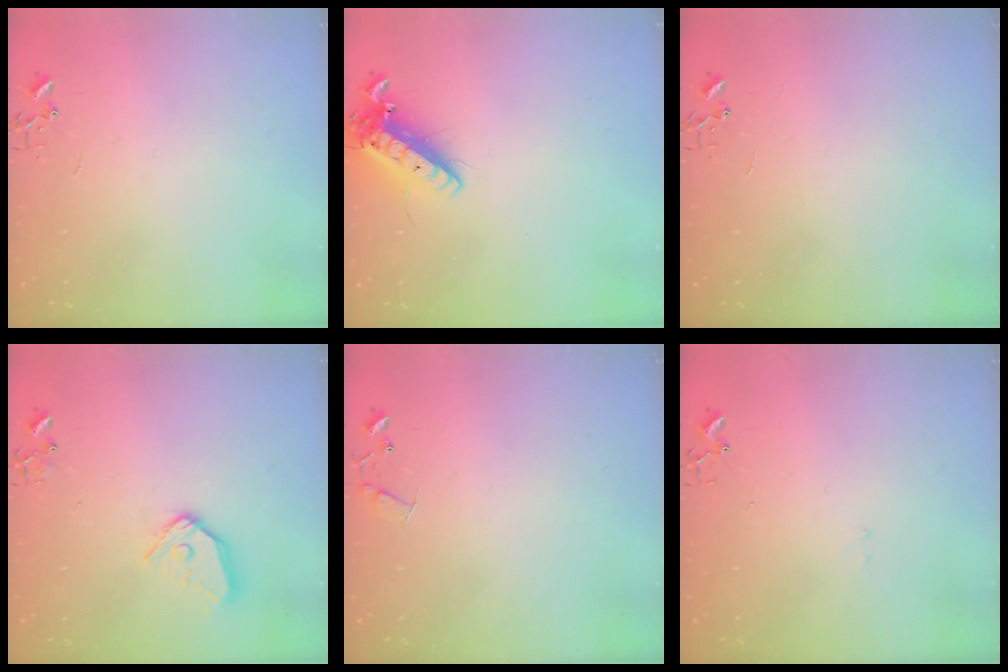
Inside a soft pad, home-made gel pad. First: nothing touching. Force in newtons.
{"total": 14.4, "press": 14.1, "slide": 2.7}
{"total": 0.0}
{"total": 12.5, "press": 12.4, "slide": 1.6}
{"total": 8.1, "press": 8.1, "slide": 0.5}
{"total": 6.8, "press": 6.8, "slide": 0.6}